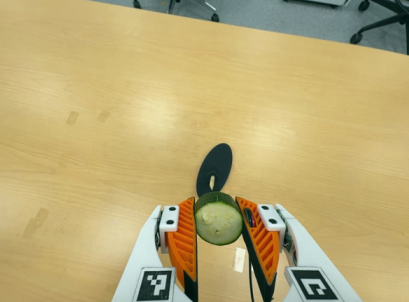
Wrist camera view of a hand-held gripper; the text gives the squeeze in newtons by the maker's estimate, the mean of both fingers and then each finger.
{"total": 10.3, "left": 9.8, "right": 10.8}